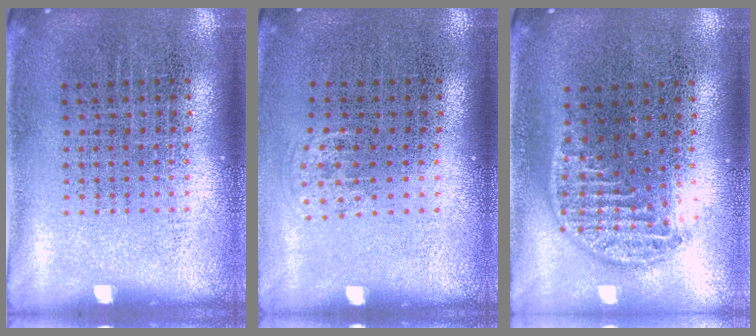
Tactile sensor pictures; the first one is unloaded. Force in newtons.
{"total": 0.6, "press": 0.5, "slide": 0.3}
{"total": 1.4, "press": 1.2, "slide": 0.7}